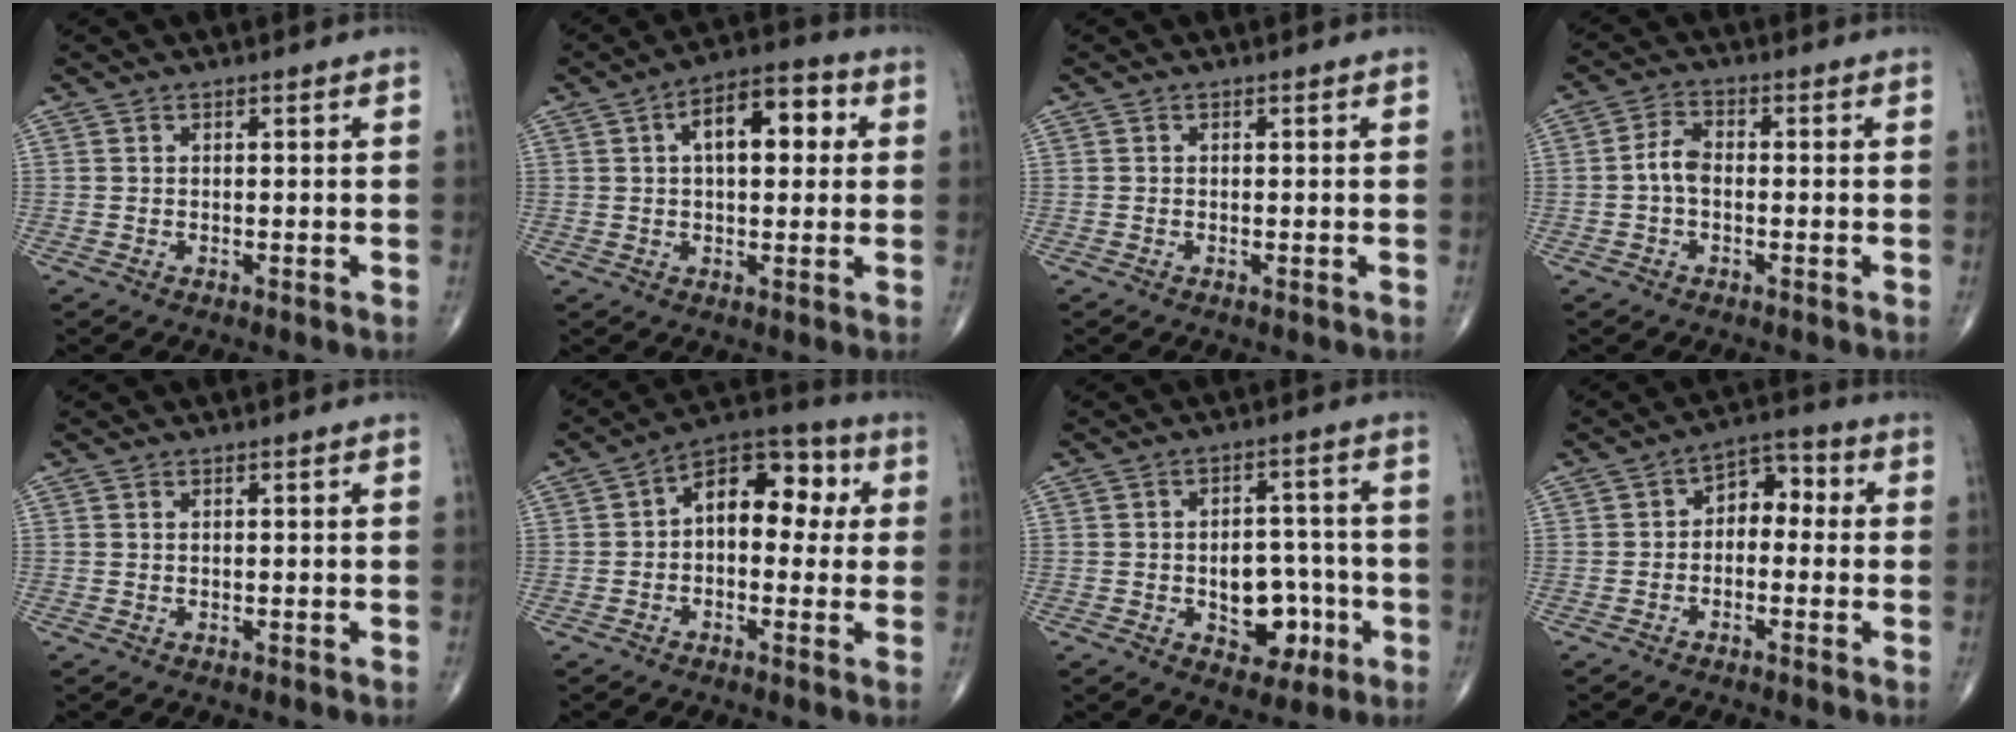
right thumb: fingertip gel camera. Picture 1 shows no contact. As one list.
[{"total": 11.4, "force": [2.7, 5.7, 9.5], "torque": [-0.125, 0.023, 0.033]}, {"total": 0.0}, {"total": 4.0, "force": [-0.7, 2.4, 3.1], "torque": [-0.056, 0.016, -0.019]}, {"total": 0.0}, {"total": 12.4, "force": [1.7, 7.6, 9.7], "torque": [-0.102, 0.036, 0.009]}, {"total": 9.9, "force": [-2.8, 6.7, 6.7], "torque": [-0.051, 0.032, -0.030]}, {"total": 6.3, "force": [-0.3, 4.3, 4.5], "torque": [-0.038, 0.032, -0.021]}]